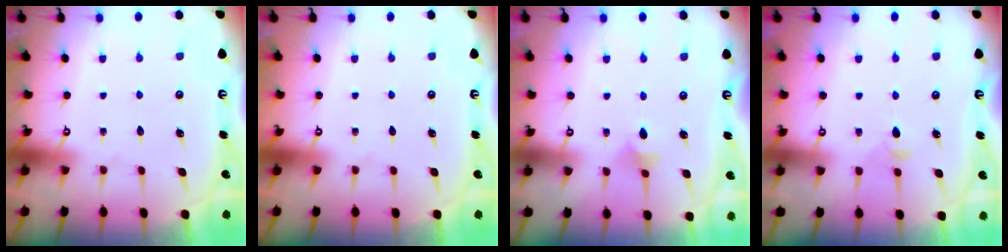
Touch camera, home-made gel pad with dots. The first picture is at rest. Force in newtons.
{"total": 0.0}
{"total": 5.9, "press": 5.8, "slide": 1.0}
{"total": 3.8, "press": 3.7, "slide": 0.8}